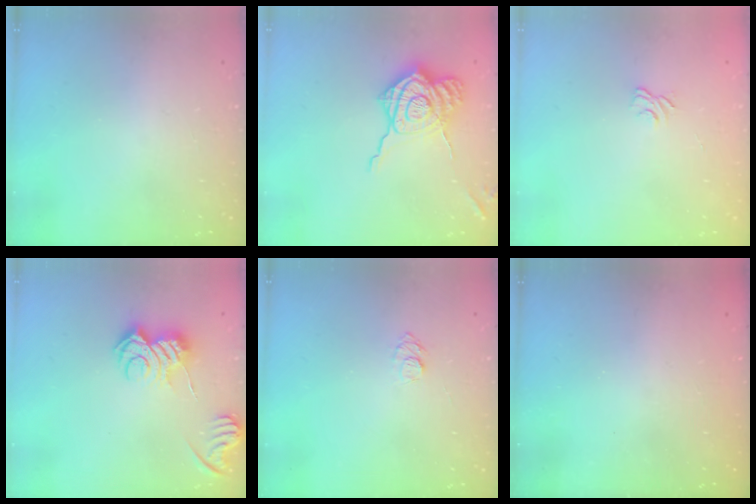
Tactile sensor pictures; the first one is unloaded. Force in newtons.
{"total": 16.6, "press": 16.5, "slide": 1.4}
{"total": 3.3, "press": 3.0, "slide": 1.3}
{"total": 9.8, "press": 9.8, "slide": 0.2}
{"total": 5.0, "press": 5.0, "slide": 0.5}
{"total": 2.5, "press": 2.4, "slide": 0.7}